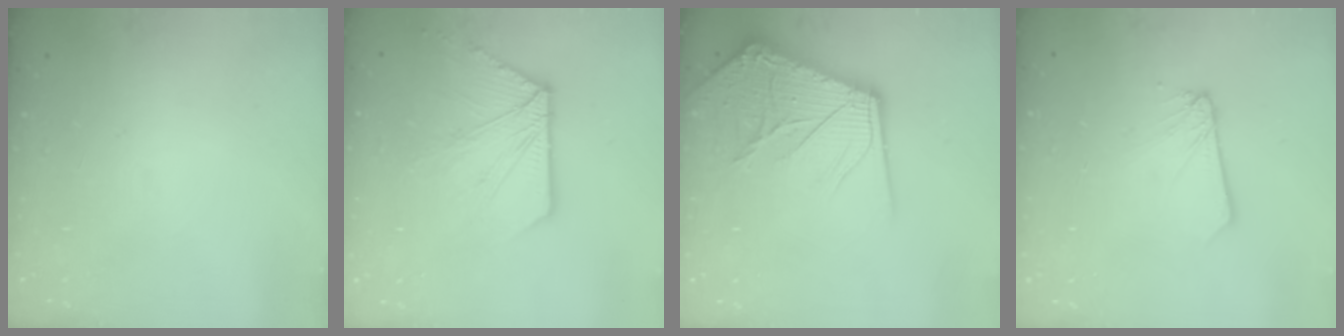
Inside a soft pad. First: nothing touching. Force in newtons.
{"total": 13.2, "press": 13.1, "slide": 1.4}
{"total": 16.4, "press": 16.2, "slide": 2.0}
{"total": 2.5, "press": 2.5, "slide": 0.1}